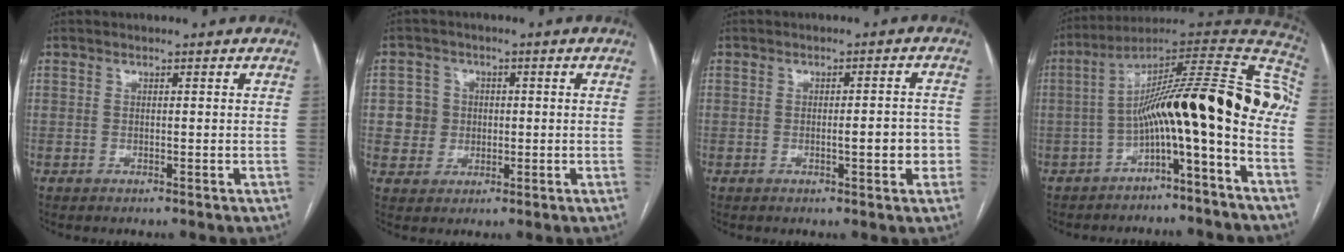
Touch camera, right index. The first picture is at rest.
{"total": 4.5, "force": [0.1, 4.5, 0.6], "torque": [-0.003, 0.018, 0.006]}
{"total": 4.5, "force": [-1.1, 1.0, 4.2], "torque": [-0.059, 0.008, -0.011]}
{"total": 19.2, "force": [-4.0, 1.7, 18.7], "torque": [-0.273, 0.058, -0.065]}